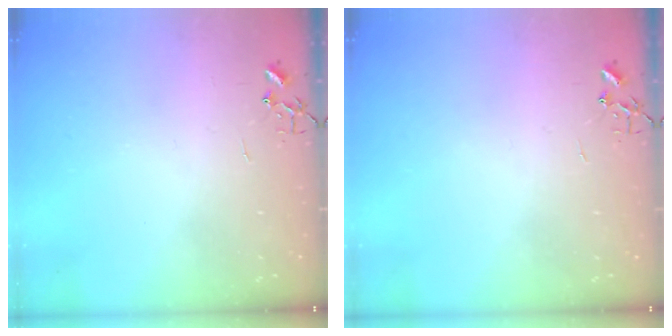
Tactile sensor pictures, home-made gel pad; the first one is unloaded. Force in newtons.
{"total": 0.0}